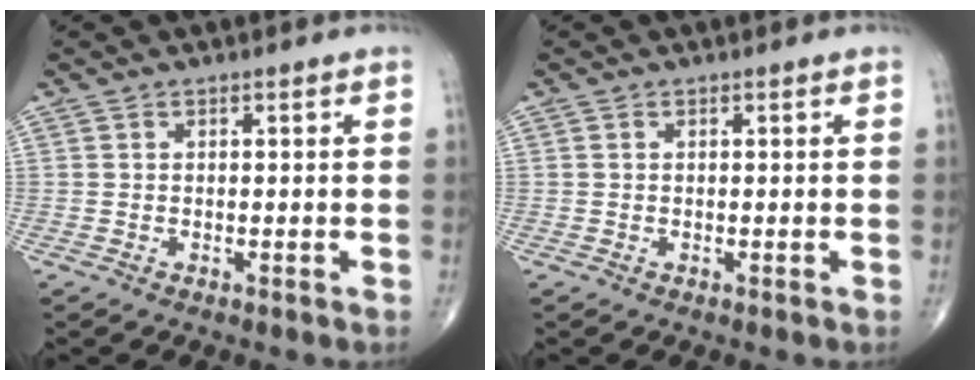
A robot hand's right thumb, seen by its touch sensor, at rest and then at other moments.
{"total": 0.0}